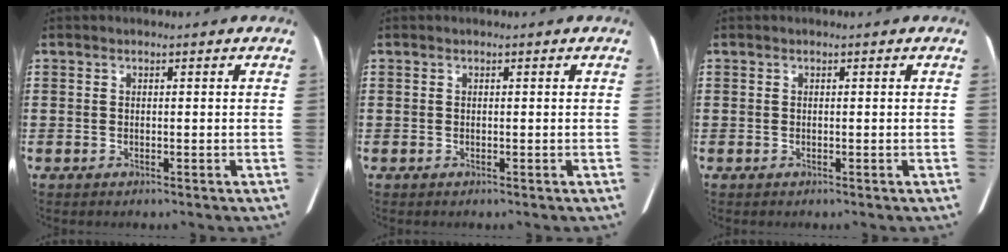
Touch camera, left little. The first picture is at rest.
{"total": 0.0}
{"total": 0.0}